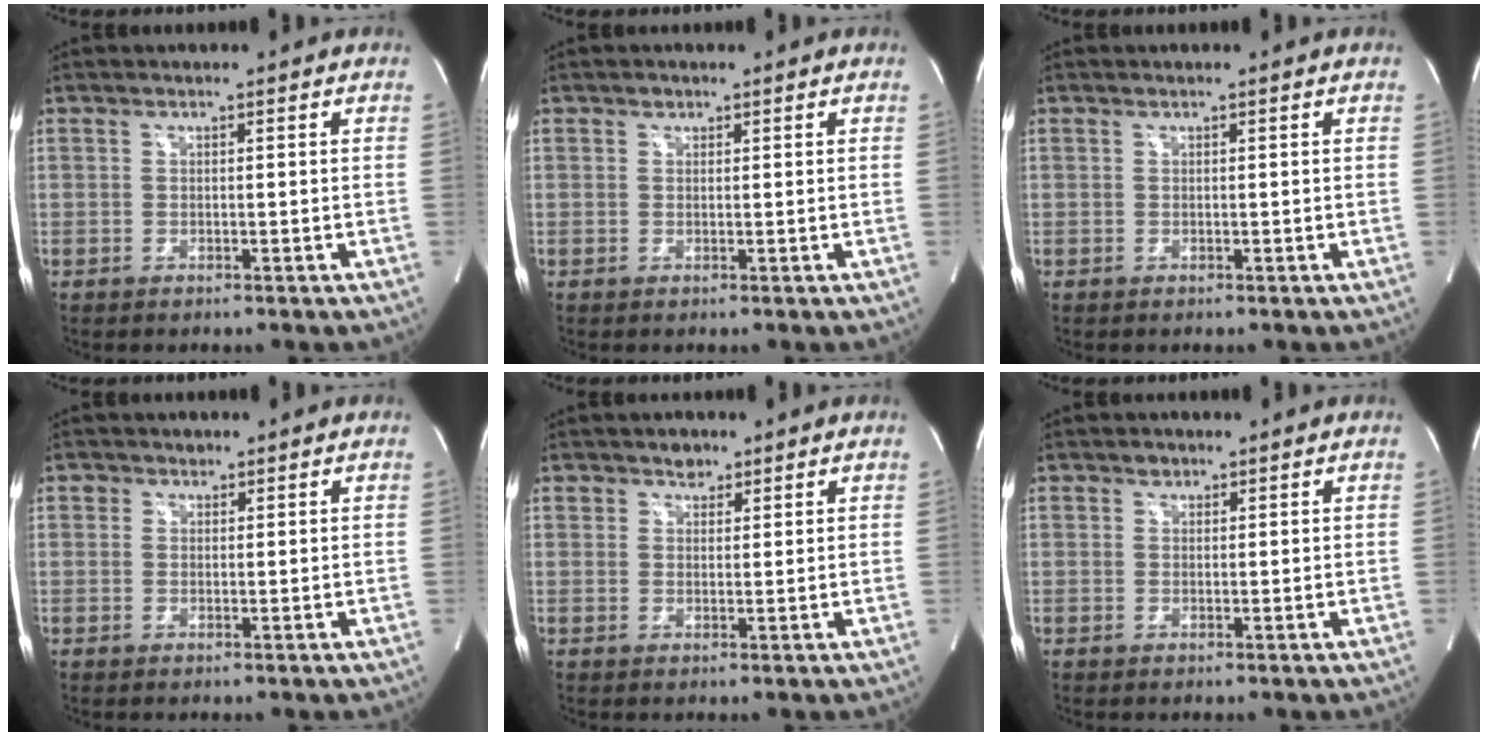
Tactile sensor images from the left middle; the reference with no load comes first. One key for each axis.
{"total": 0.7, "fx": 0.5, "fy": 0.5, "fz": 0.1, "tx": 0.000, "ty": -0.003, "tz": 0.005}
{"total": 0.0}
{"total": 1.2, "fx": 0.7, "fy": 0.9, "fz": -0.1, "tx": 0.010, "ty": -0.003, "tz": 0.006}
{"total": 2.0, "fx": 1.4, "fy": 1.3, "fz": 0.4, "tx": -0.006, "ty": 0.001, "tz": 0.021}
{"total": 1.0, "fx": 0.7, "fy": 0.7, "fz": 0.2, "tx": -0.001, "ty": -0.003, "tz": 0.009}